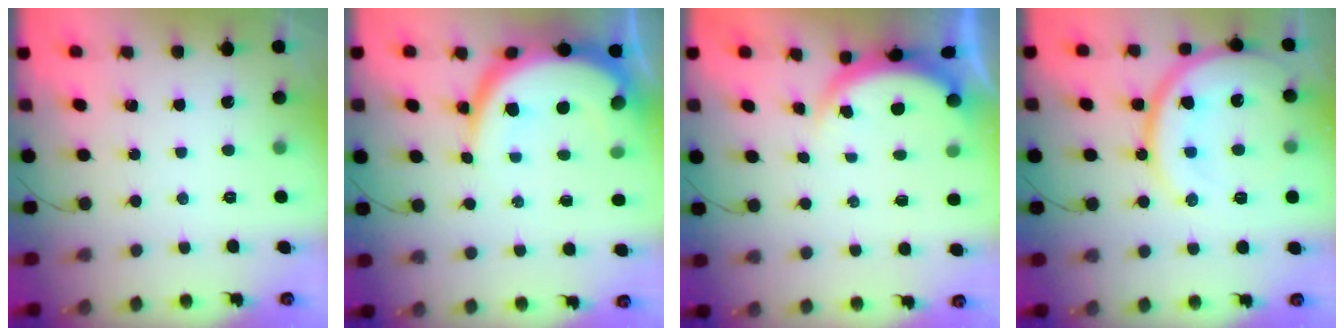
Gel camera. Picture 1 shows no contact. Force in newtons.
{"total": 11.4, "press": 11.4, "slide": 1.0}
{"total": 4.4, "press": 4.4, "slide": 0.2}
{"total": 18.2, "press": 18.1, "slide": 2.0}